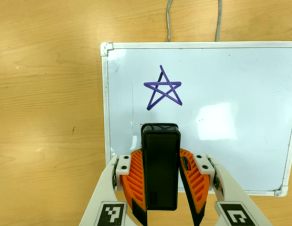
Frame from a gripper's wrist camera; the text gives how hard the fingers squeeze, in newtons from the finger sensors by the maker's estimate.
{"total": 7.2, "left": 5.5, "right": 8.8}